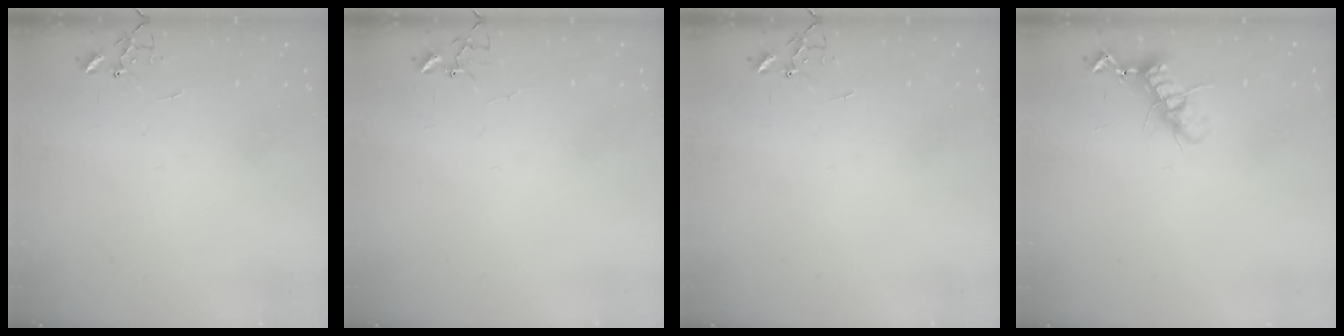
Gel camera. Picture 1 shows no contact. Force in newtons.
{"total": 4.0, "press": 4.0, "slide": 0.3}
{"total": 0.0}
{"total": 11.1, "press": 11.1, "slide": 0.3}